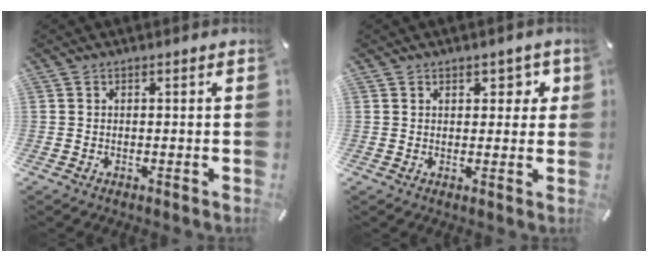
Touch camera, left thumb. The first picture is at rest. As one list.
[{"total": 3.5, "force": [1.5, 2.5, 2.0], "torque": [-0.003, -0.008, 0.016]}]